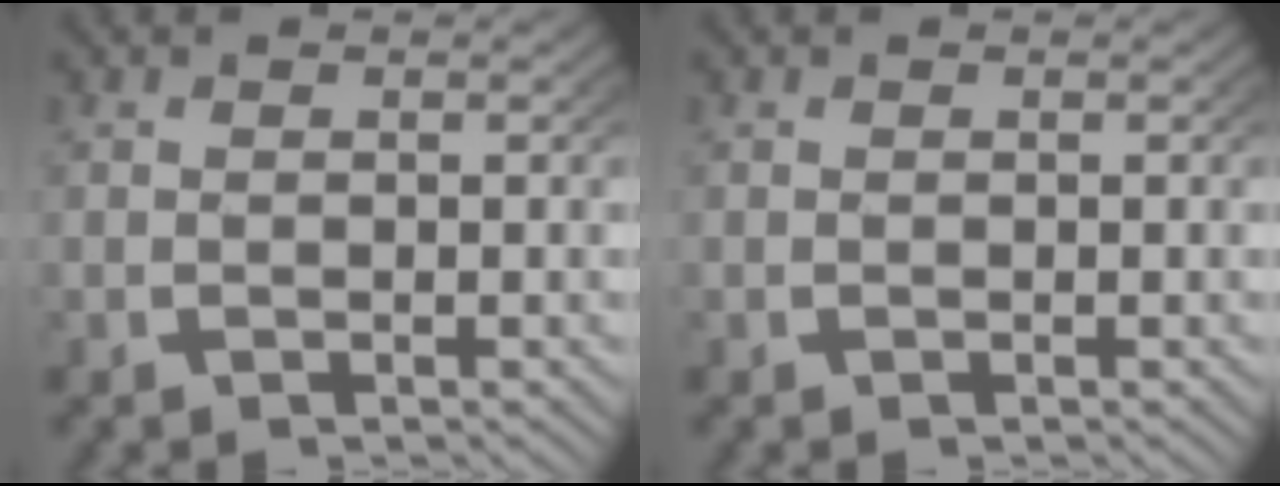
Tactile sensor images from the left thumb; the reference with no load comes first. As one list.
[{"total": 0.0}]